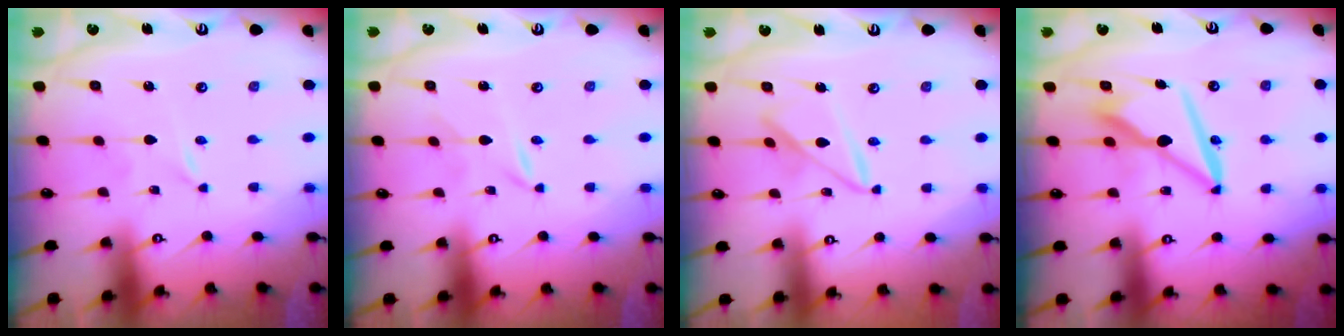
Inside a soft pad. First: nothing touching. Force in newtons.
{"total": 0.8, "press": 0.8, "slide": 0.2}
{"total": 10.4, "press": 10.4, "slide": 0.9}
{"total": 10.1, "press": 9.9, "slide": 1.8}